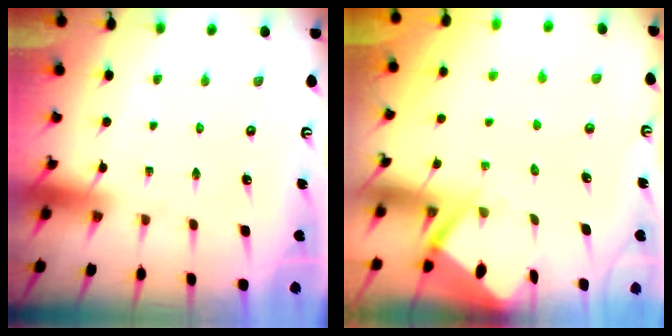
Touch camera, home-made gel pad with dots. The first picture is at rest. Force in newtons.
{"total": 3.5, "press": 3.4, "slide": 0.3}